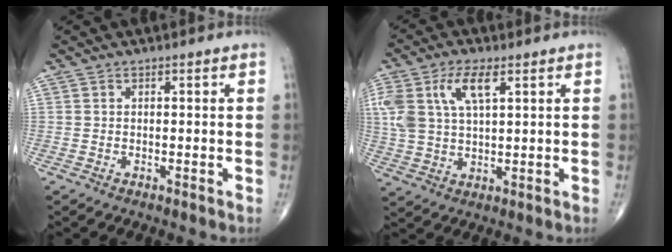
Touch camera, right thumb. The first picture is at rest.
{"total": 10.8, "force": [4.3, 5.0, 8.6], "torque": [-0.190, 0.003, 0.086]}